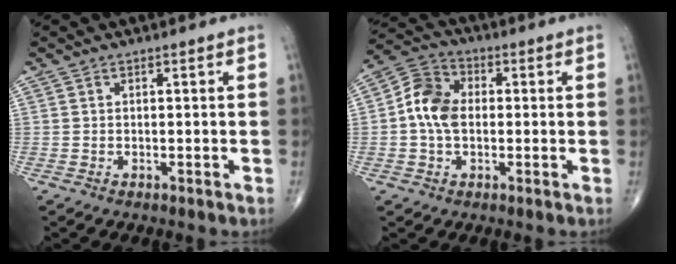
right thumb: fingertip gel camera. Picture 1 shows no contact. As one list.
[{"total": 8.3, "force": [-0.2, 6.1, 5.7], "torque": [-0.097, 0.024, -0.015]}]